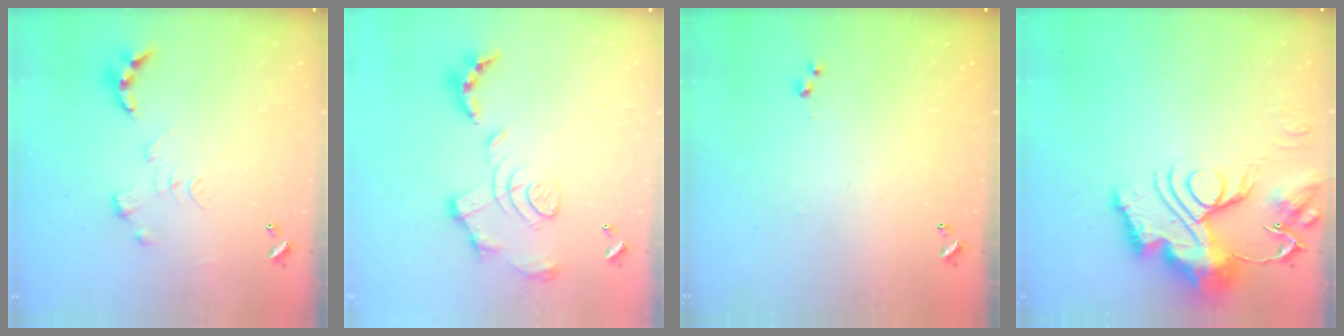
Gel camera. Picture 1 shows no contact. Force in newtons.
{"total": 1.7, "press": 1.1, "slide": 1.3}
{"total": 3.0, "press": 3.0, "slide": 0.4}
{"total": 17.9, "press": 17.8, "slide": 1.9}